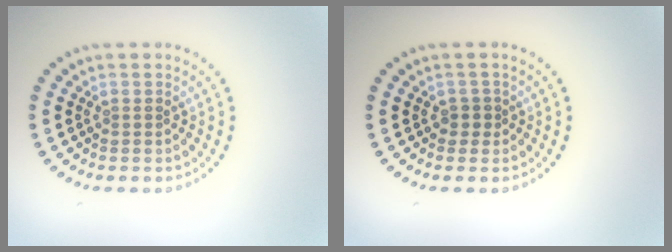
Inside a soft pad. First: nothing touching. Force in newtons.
{"total": 1.0, "press": 0.8, "slide": 0.5}